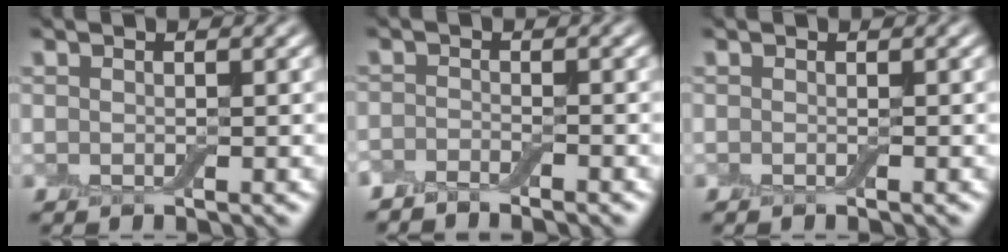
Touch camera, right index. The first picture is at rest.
{"total": 1.7, "force": [-1.7, 0.1, 0.3], "torque": [-0.007, -0.002, -0.038]}
{"total": 0.0}